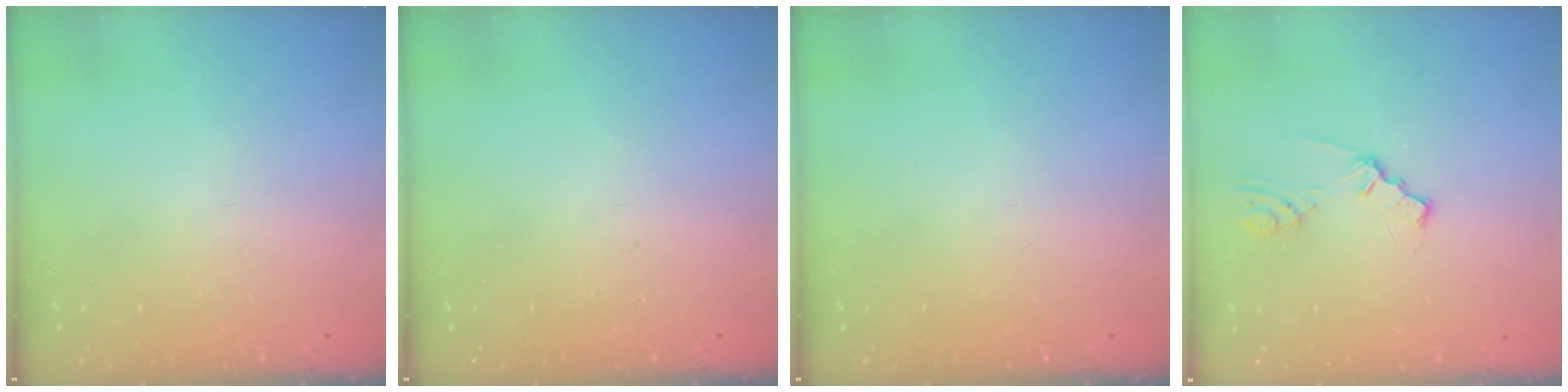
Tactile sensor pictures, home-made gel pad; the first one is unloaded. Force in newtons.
{"total": 0.0}
{"total": 0.0}
{"total": 1.2, "press": 1.2, "slide": 0.2}